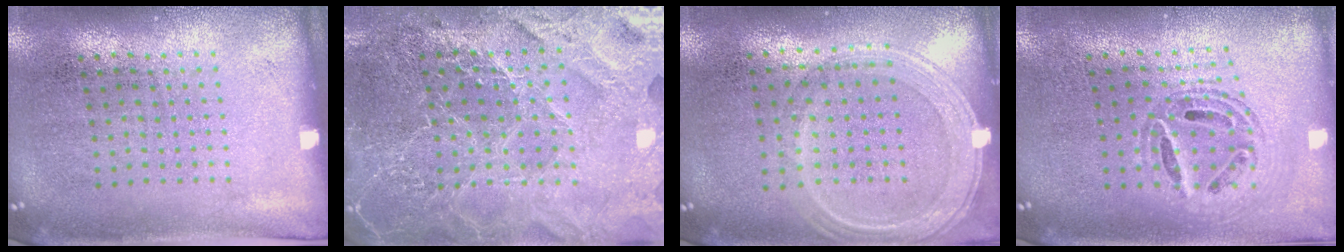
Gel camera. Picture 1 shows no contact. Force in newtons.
{"total": 4.7, "press": 4.3, "slide": 1.8}
{"total": 1.2, "press": 1.1, "slide": 0.5}
{"total": 0.9, "press": 0.9, "slide": 0.1}